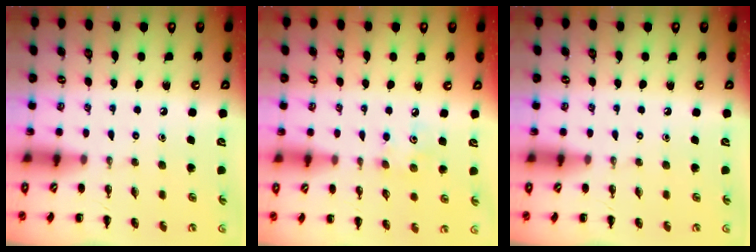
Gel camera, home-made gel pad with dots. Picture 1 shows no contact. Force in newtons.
{"total": 3.8, "press": 3.7, "slide": 1.0}
{"total": 0.0}